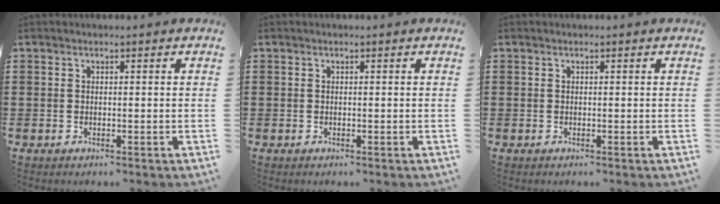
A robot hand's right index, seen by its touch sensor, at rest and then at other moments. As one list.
[{"total": 0.0}, {"total": 0.0}]